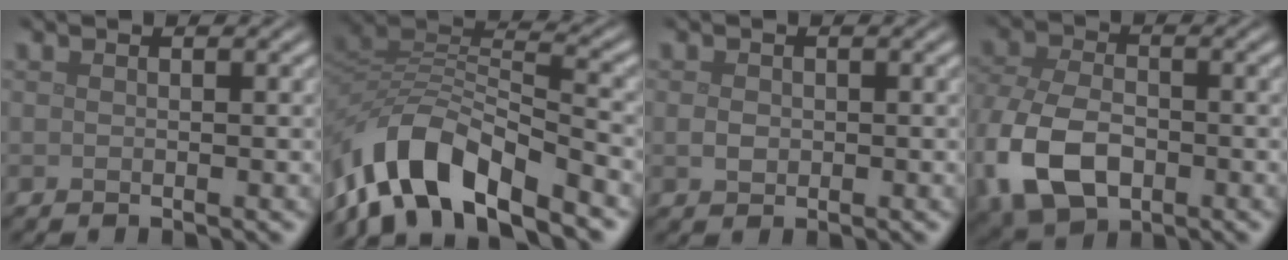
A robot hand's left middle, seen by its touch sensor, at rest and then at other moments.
{"total": 9.8, "force": [-6.6, 3.9, 6.1], "torque": [-0.107, 0.003, -0.136]}
{"total": 1.2, "force": [0.0, 1.0, 0.7], "torque": [-0.014, -0.002, -0.002]}
{"total": 9.4, "force": [-3.4, 6.0, 6.4], "torque": [-0.155, -0.013, -0.076]}